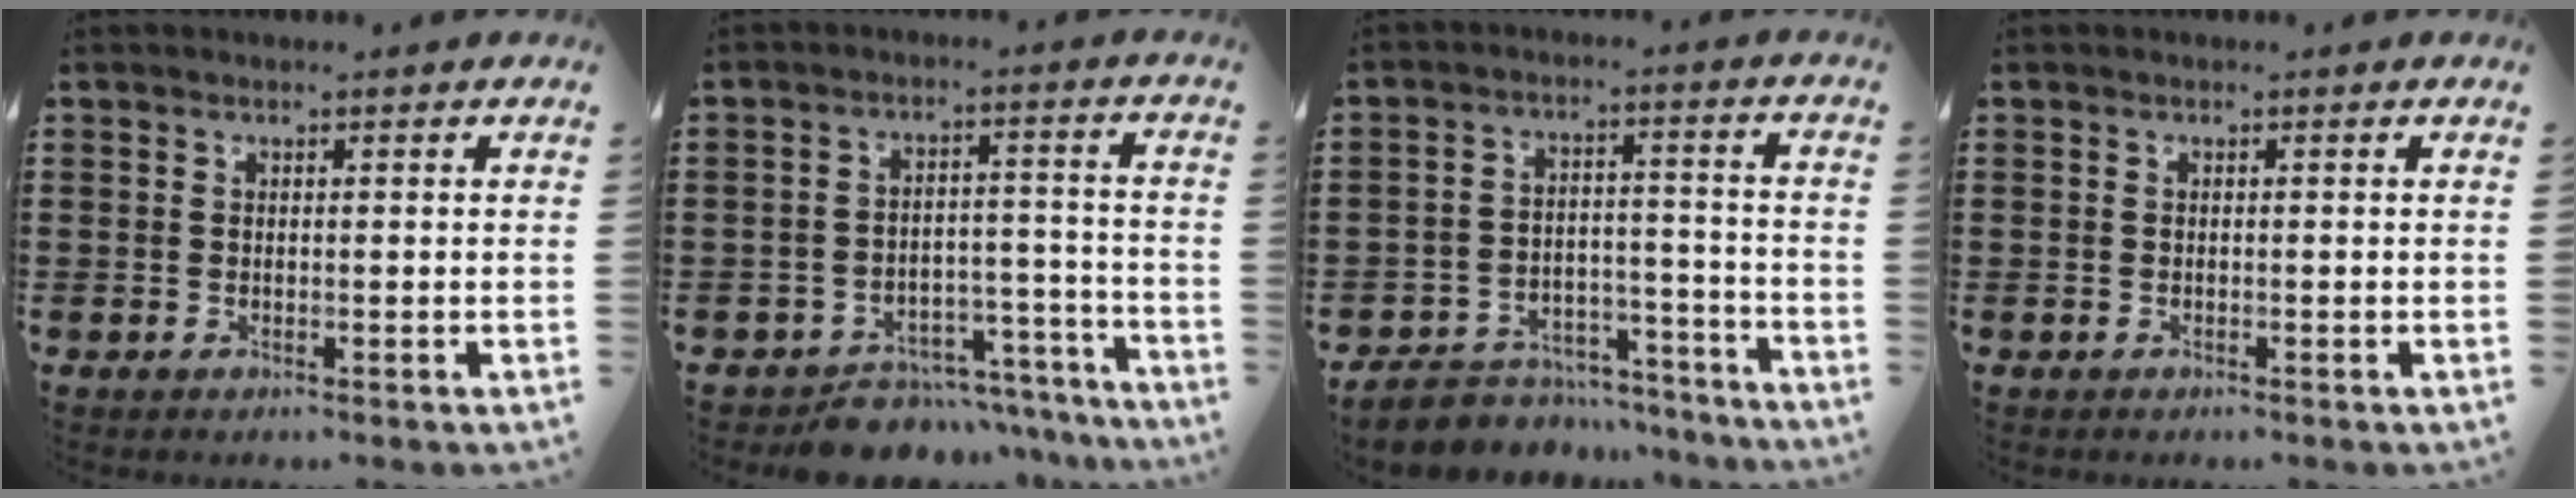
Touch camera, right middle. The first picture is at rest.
{"total": 6.2, "force": [-5.9, 1.6, 0.8], "torque": [-0.010, 0.023, -0.114]}
{"total": 6.1, "force": [-5.8, 1.7, 0.8], "torque": [-0.018, 0.014, -0.114]}
{"total": 0.0}